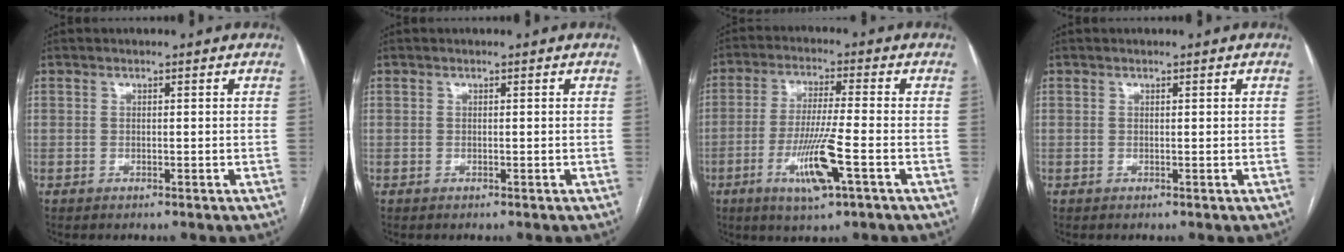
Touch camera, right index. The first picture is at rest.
{"total": 0.0}
{"total": 9.6, "force": [-3.7, 0.2, 8.9], "torque": [-0.174, -0.013, -0.068]}
{"total": 0.0}